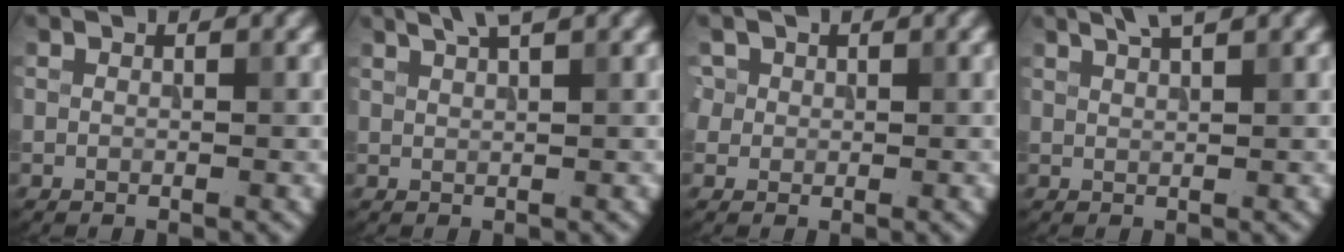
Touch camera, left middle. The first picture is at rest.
{"total": 2.4, "force": [1.7, 0.4, 1.6], "torque": [-0.016, 0.008, 0.022]}
{"total": 2.5, "force": [1.0, 2.1, 0.8], "torque": [-0.018, 0.007, 0.027]}
{"total": 2.3, "force": [1.7, 0.5, 1.5], "torque": [-0.013, 0.009, 0.019]}